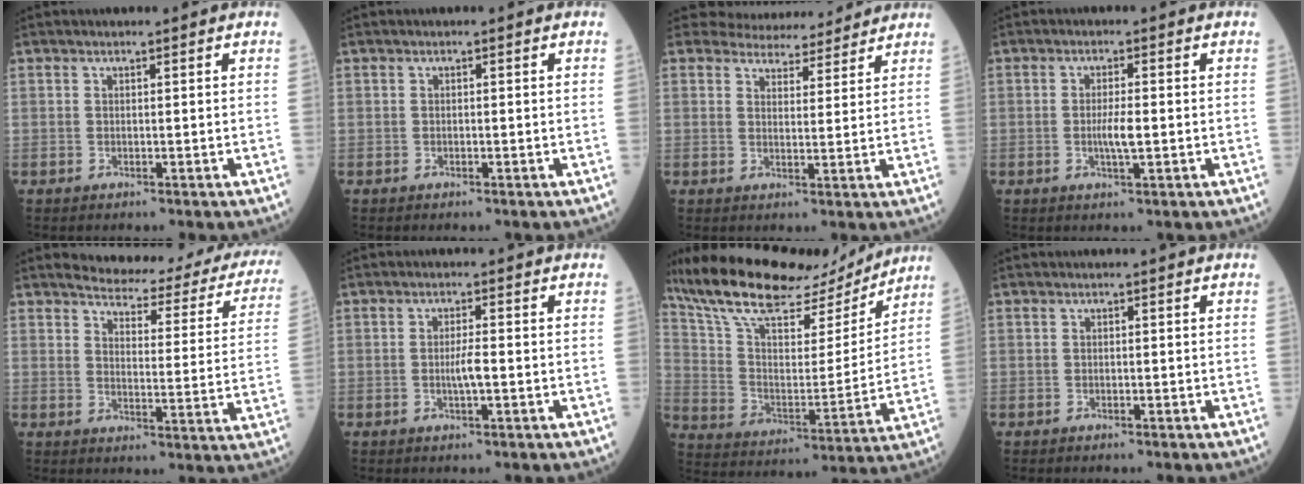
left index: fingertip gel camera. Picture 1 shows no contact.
{"total": 0.0}
{"total": 7.8, "force": [7.5, 2.1, 0.6], "torque": [0.000, 0.003, 0.091]}
{"total": 3.0, "force": [-0.7, 0.3, 2.9], "torque": [-0.056, -0.006, -0.014]}
{"total": 20.8, "force": [19.2, 4.7, 6.6], "torque": [-0.056, -0.073, 0.201]}
{"total": 2.4, "force": [-0.7, 0.1, 2.3], "torque": [-0.044, -0.004, -0.014]}
{"total": 20.6, "force": [17.6, 5.5, 9.2], "torque": [-0.163, 0.004, 0.290]}
{"total": 0.0}